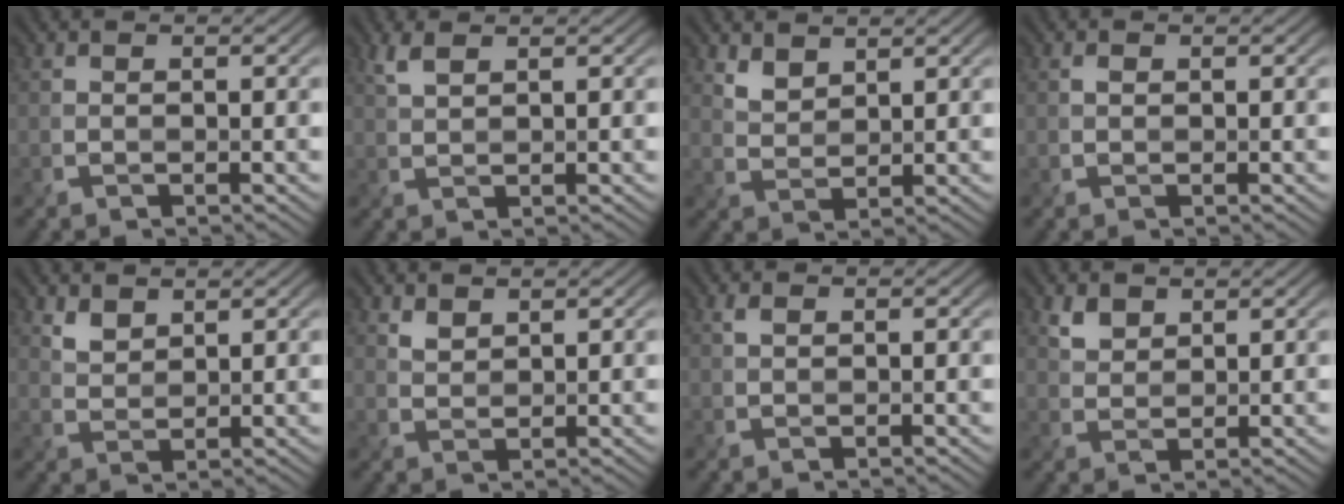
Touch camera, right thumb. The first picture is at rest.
{"total": 2.1, "force": [1.4, 0.6, 1.5], "torque": [-0.041, 0.004, 0.033]}
{"total": 2.9, "force": [2.2, 1.4, 1.2], "torque": [-0.030, -0.006, 0.053]}
{"total": 0.5, "force": [0.1, 0.4, 0.3], "torque": [-0.007, -0.002, 0.002]}
{"total": 2.5, "force": [1.9, 1.2, 1.1], "torque": [-0.027, -0.004, 0.046]}
{"total": 1.8, "force": [1.4, 0.9, 0.7], "torque": [-0.018, -0.003, 0.034]}
{"total": 0.8, "force": [0.3, 0.4, 0.6], "torque": [-0.016, 0.001, 0.007]}
{"total": 2.5, "force": [1.7, 1.5, 1.0], "torque": [-0.027, -0.004, 0.040]}